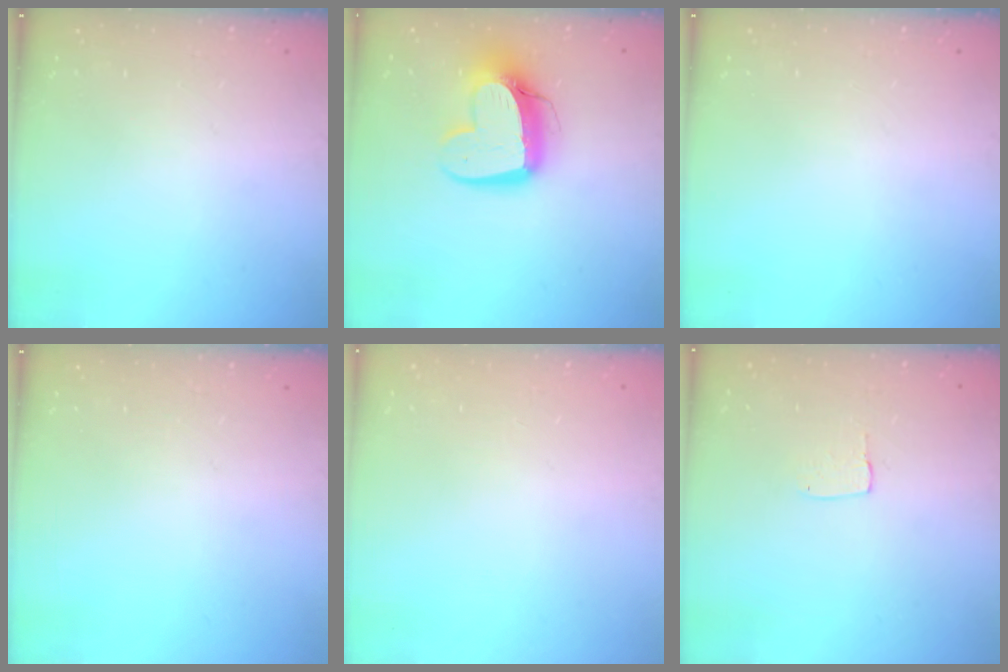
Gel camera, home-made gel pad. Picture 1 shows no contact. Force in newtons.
{"total": 14.4, "press": 14.3, "slide": 1.3}
{"total": 0.0}
{"total": 0.0}
{"total": 0.0}
{"total": 3.5, "press": 3.5, "slide": 0.1}